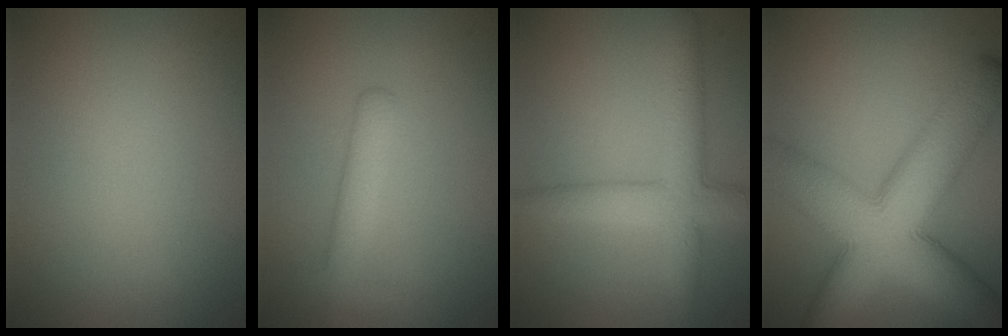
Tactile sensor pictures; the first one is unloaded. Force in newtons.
{"total": 2.3, "press": 2.3, "slide": 0.1}
{"total": 4.5, "press": 4.5, "slide": 0.1}
{"total": 12.1, "press": 12.1, "slide": 0.4}